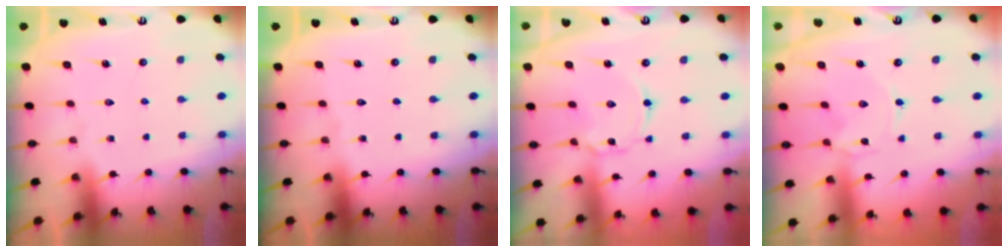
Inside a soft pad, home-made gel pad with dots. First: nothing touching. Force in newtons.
{"total": 0.0}
{"total": 2.7, "press": 2.7, "slide": 0.4}
{"total": 0.0}